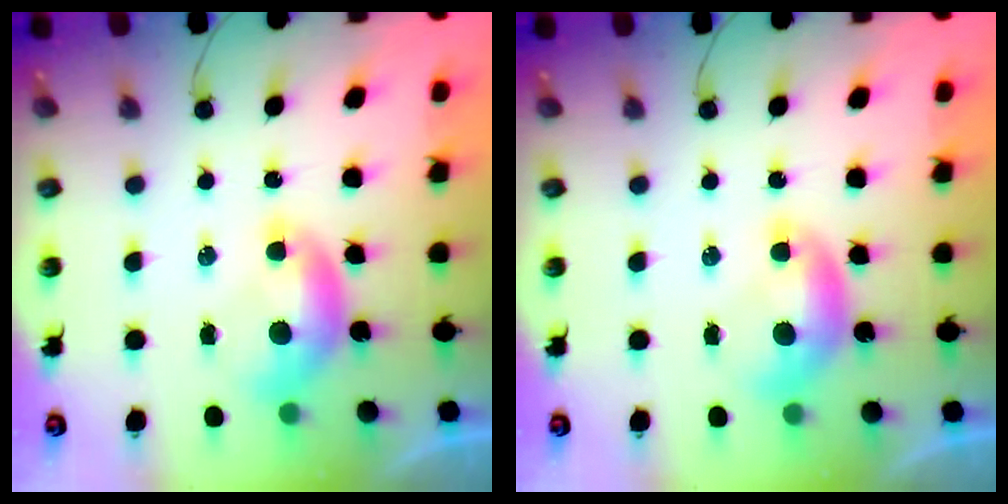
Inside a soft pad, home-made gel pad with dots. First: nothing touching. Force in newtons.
{"total": 0.0}